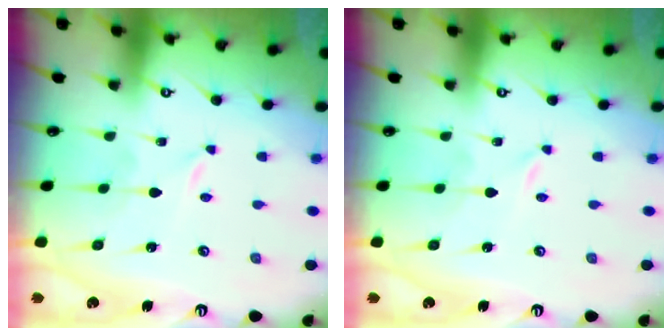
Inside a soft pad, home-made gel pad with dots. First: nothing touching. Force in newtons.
{"total": 0.0}